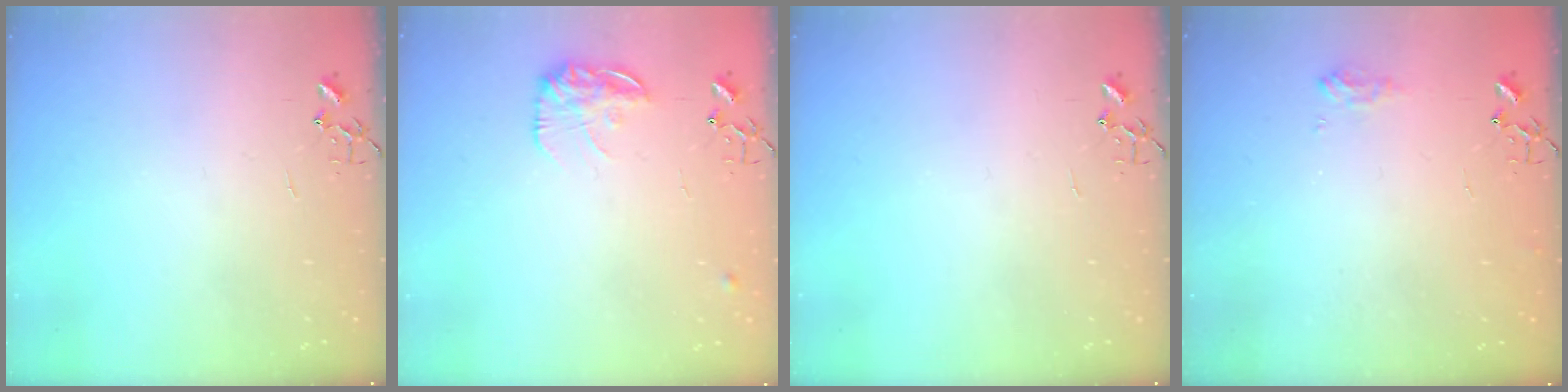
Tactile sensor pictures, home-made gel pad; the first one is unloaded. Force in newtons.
{"total": 12.3, "press": 12.2, "slide": 0.6}
{"total": 0.0}
{"total": 7.4, "press": 7.3, "slide": 0.9}